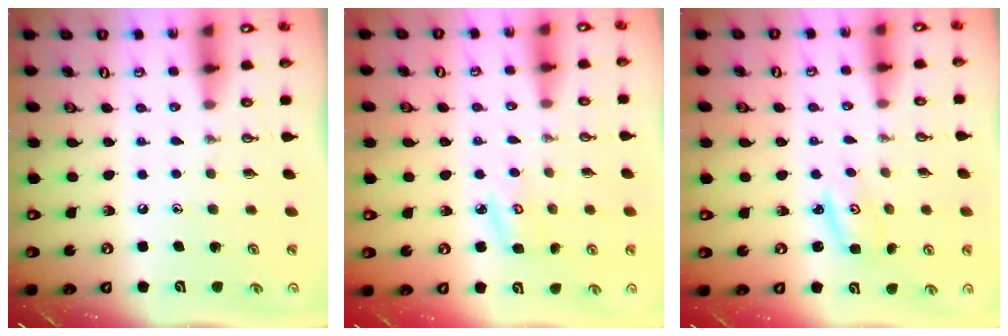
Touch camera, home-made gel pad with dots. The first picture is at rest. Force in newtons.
{"total": 5.4, "press": 5.4, "slide": 0.5}
{"total": 3.2, "press": 3.2, "slide": 0.1}